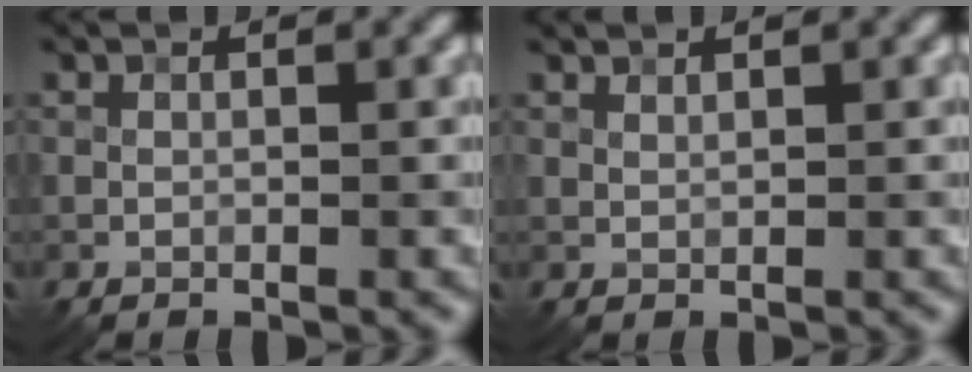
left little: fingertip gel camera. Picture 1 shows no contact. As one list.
[{"total": 0.7, "force": [0.7, 0.1, 0.1], "torque": [-0.004, 0.000, 0.014]}]